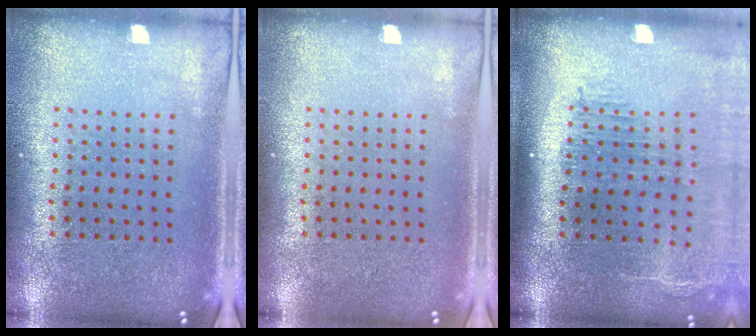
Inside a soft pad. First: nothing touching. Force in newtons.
{"total": 0.0}
{"total": 2.5, "press": 2.0, "slide": 1.5}